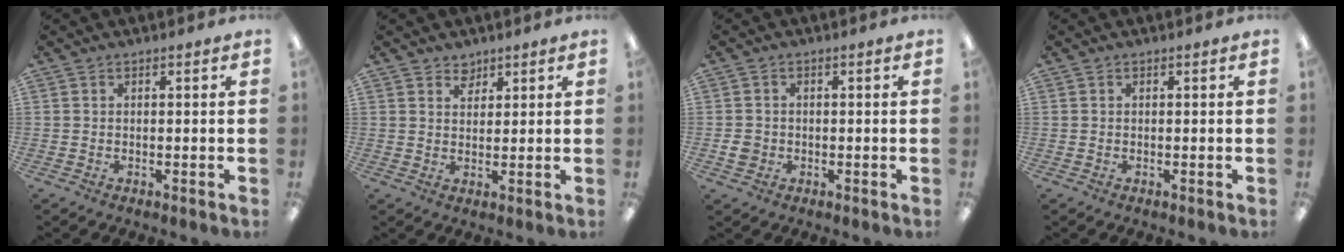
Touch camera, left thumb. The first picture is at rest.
{"total": 3.1, "force": [2.5, 1.8, 0.2], "torque": [0.008, -0.012, 0.045]}
{"total": 2.7, "force": [-0.5, 2.5, 1.0], "torque": [-0.016, 0.005, -0.009]}
{"total": 0.0}